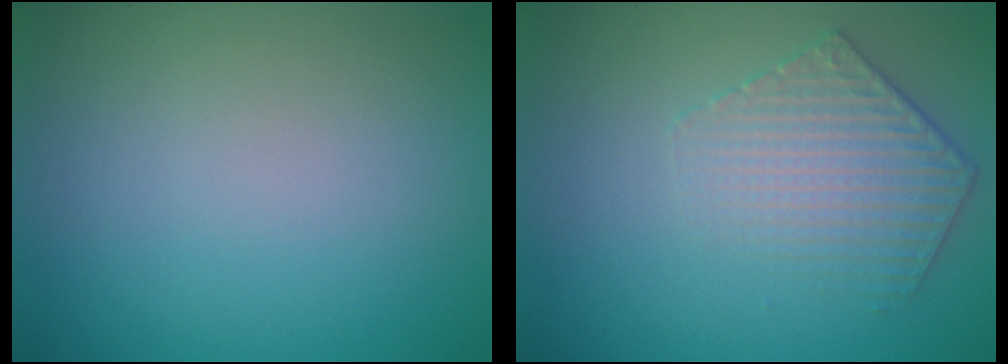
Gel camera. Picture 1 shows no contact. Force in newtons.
{"total": 3.3, "press": 3.1, "slide": 1.4}